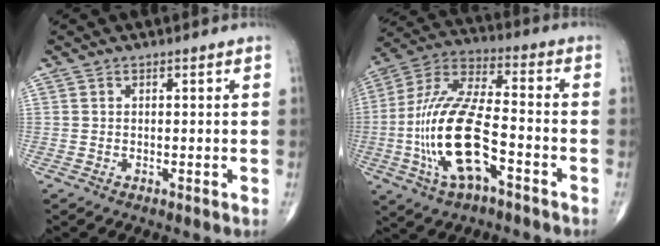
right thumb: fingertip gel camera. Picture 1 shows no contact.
{"total": 18.8, "force": [-5.5, 7.3, 16.4], "torque": [-0.345, 0.038, -0.100]}